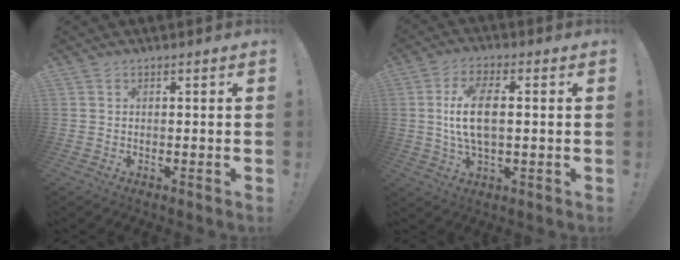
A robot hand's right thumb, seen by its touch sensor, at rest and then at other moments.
{"total": 11.1, "force": [0.8, 5.0, 9.9], "torque": [-0.183, -0.004, 0.011]}